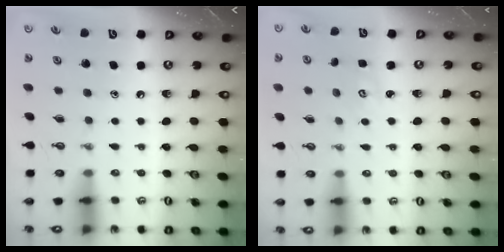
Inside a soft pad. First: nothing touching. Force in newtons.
{"total": 2.0, "press": 1.9, "slide": 0.2}